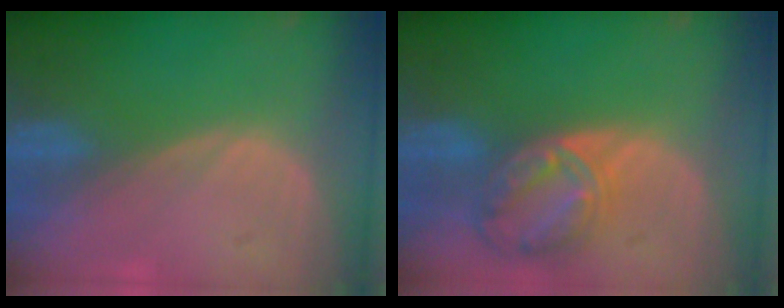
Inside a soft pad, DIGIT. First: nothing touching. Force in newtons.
{"total": 8.2, "press": 7.0, "slide": 4.3}